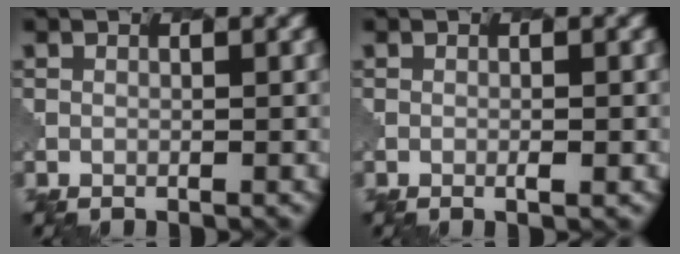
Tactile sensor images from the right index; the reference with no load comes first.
{"total": 0.8, "force": [0.0, 0.1, 0.8], "torque": [-0.011, 0.002, 0.000]}